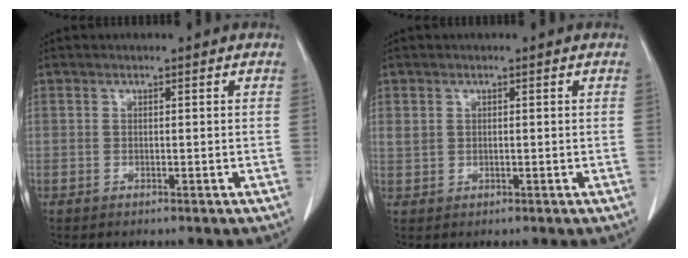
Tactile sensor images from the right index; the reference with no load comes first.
{"total": 1.5, "force": [0.6, 1.2, 0.6], "torque": [-0.014, 0.007, 0.016]}